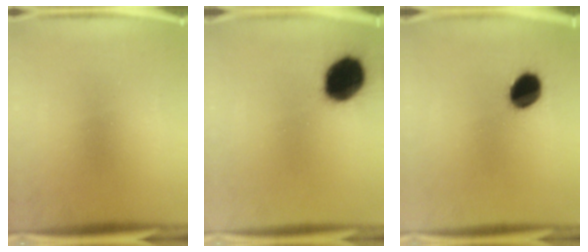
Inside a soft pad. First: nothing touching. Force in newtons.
{"total": 15.4}
{"total": 9.1}